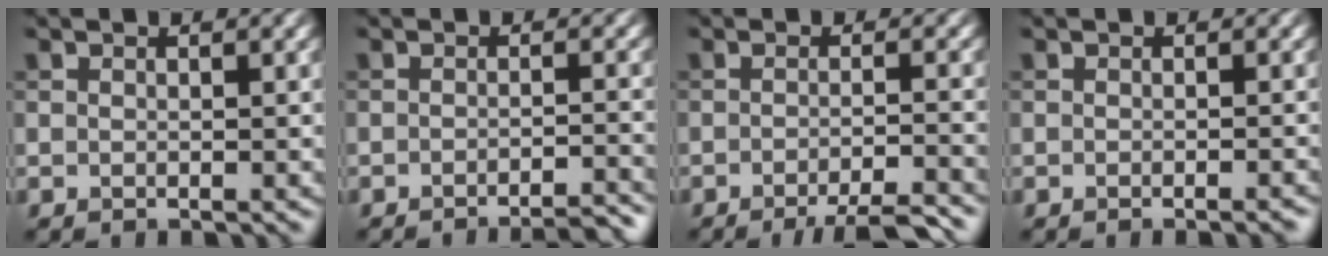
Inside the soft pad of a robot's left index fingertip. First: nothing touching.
{"total": 4.1, "force": [-3.5, 0.5, 2.2], "torque": [-0.022, 0.009, -0.051]}
{"total": 5.3, "force": [-3.7, 0.8, 3.8], "torque": [-0.054, -0.005, -0.058]}
{"total": 1.5, "force": [-0.8, 0.4, 1.2], "torque": [-0.006, -0.001, -0.014]}